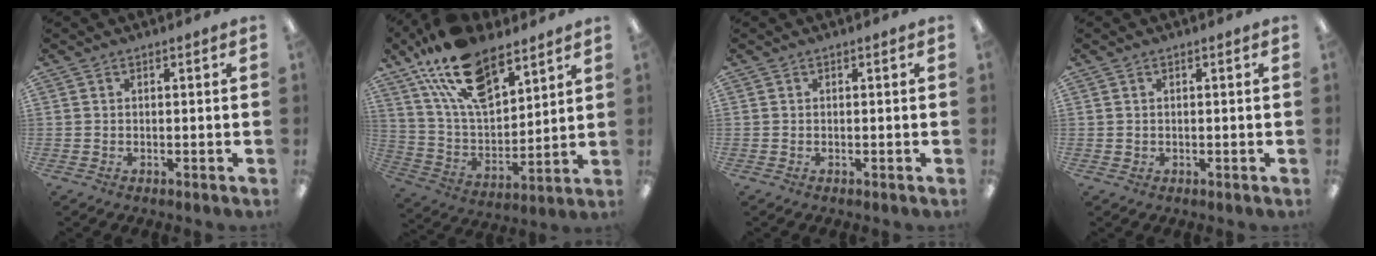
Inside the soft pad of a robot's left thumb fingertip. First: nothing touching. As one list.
[{"total": 20.5, "force": [13.7, 9.9, 11.6], "torque": [-0.218, -0.062, 0.248]}, {"total": 0.0}, {"total": 0.7, "force": [0.4, 0.6, 0.1], "torque": [-0.003, 0.005, 0.006]}]